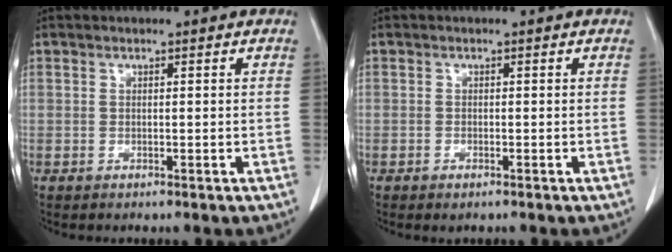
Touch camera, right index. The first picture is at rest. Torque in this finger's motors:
{"motor_torque": [0.21, -0.17, 0.06, 0.01]}